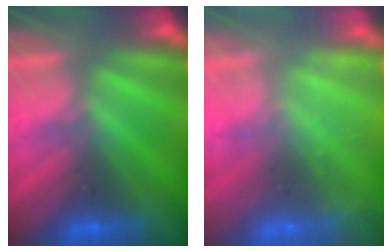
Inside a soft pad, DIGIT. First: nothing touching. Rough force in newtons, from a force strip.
{"total": 2.4}